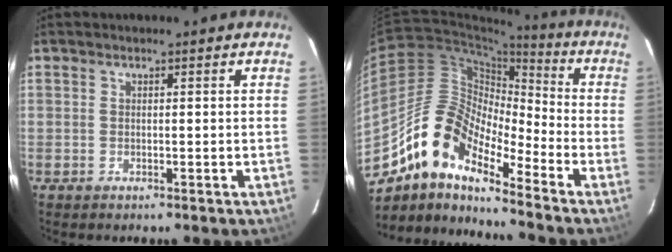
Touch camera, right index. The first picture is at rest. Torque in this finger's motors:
{"motor_torque": [0.27, -0.14, -0.21, -0.21]}